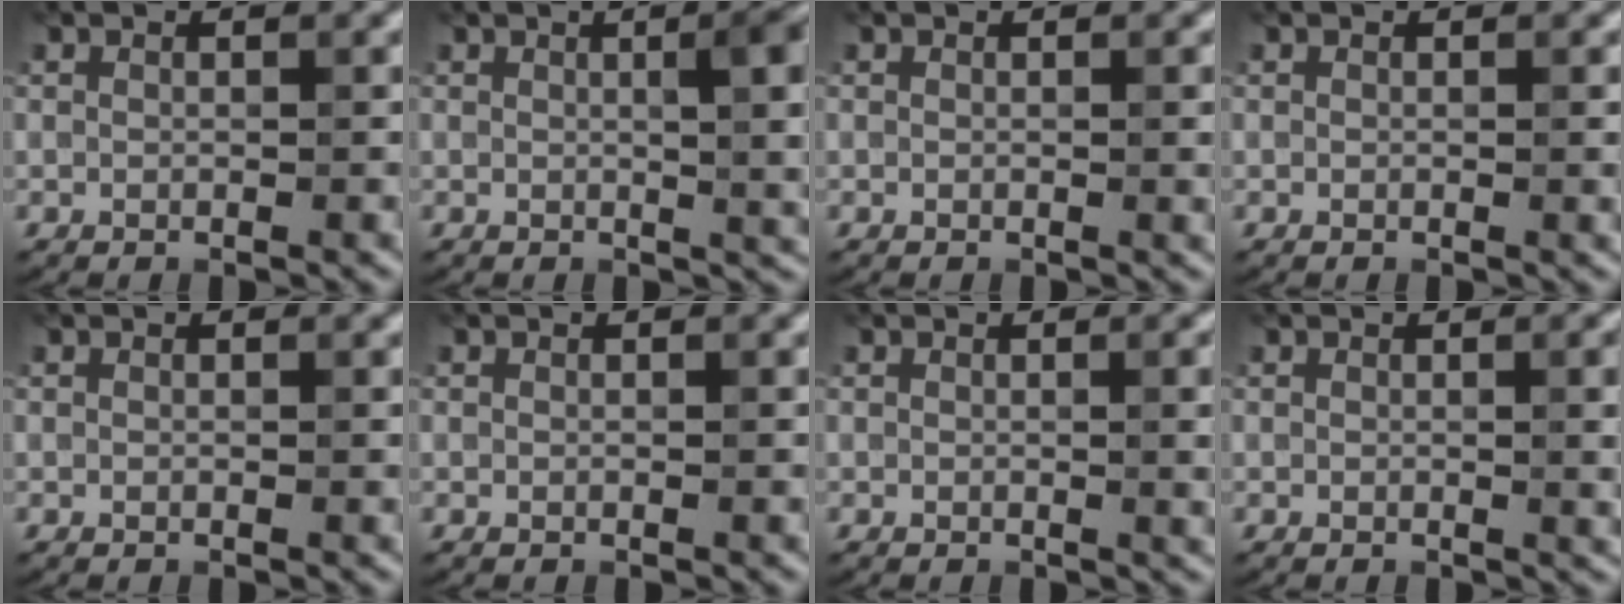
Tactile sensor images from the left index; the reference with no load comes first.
{"total": 7.6, "force": [1.2, 2.8, 7.0], "torque": [-0.050, 0.014, 0.015]}
{"total": 1.2, "force": [0.1, 0.3, 1.1], "torque": [-0.011, 0.000, -0.001]}
{"total": 0.8, "force": [0.0, 0.1, 0.8], "torque": [-0.006, -0.001, -0.001]}
{"total": 0.0}
{"total": 0.0}
{"total": 3.1, "force": [0.2, 0.9, 2.9], "torque": [-0.029, 0.003, 0.000]}
{"total": 3.8, "force": [0.3, 1.2, 3.6], "torque": [-0.035, 0.008, 0.001]}